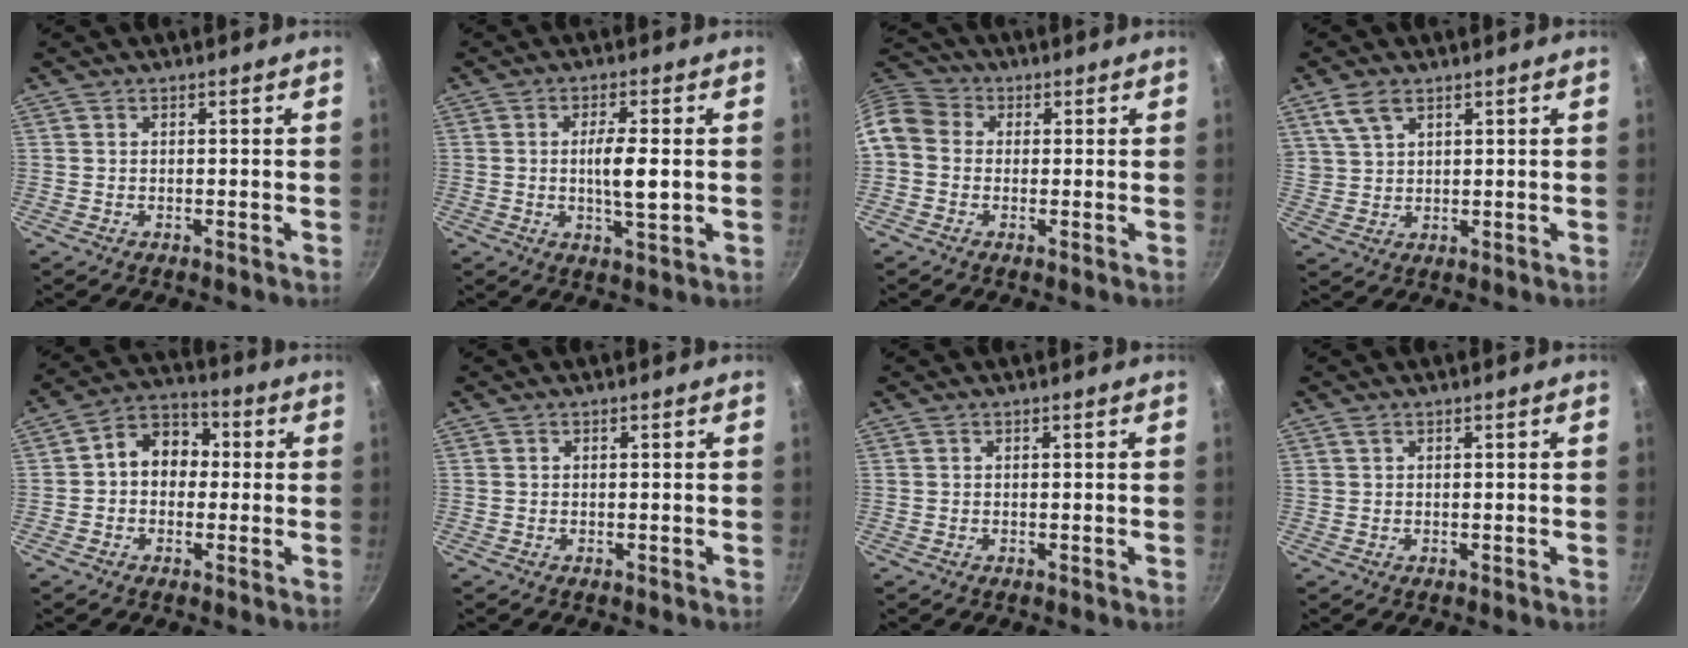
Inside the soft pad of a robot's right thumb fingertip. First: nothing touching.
{"total": 6.5, "force": [-0.1, 1.5, 6.3], "torque": [-0.114, 0.000, -0.001]}
{"total": 9.1, "force": [0.0, 7.7, 4.7], "torque": [-0.082, 0.024, -0.021]}
{"total": 5.4, "force": [3.3, 2.9, 3.1], "torque": [-0.054, -0.004, 0.072]}
{"total": 9.1, "force": [0.4, 7.2, 5.5], "torque": [-0.043, 0.026, -0.014]}
{"total": 0.0}
{"total": 0.0}
{"total": 0.6, "force": [0.4, 0.3, 0.4], "torque": [-0.007, 0.001, 0.009]}